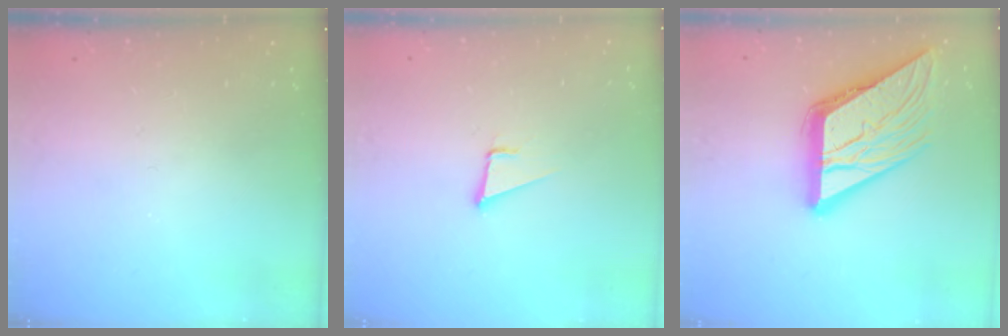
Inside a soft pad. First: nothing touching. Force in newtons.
{"total": 3.4, "press": 2.6, "slide": 2.2}
{"total": 17.1, "press": 17.1, "slide": 1.8}